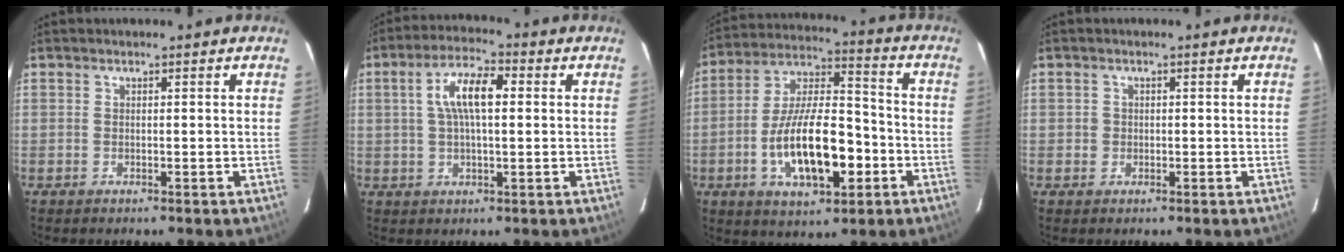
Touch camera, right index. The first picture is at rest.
{"total": 8.3, "force": [1.5, 2.9, 7.6], "torque": [-0.143, 0.018, 0.026]}
{"total": 17.6, "force": [-5.4, 7.2, 15.1], "torque": [-0.287, 0.005, -0.087]}
{"total": 1.3, "force": [-0.2, 1.3, 0.1], "torque": [0.000, 0.001, -0.002]}